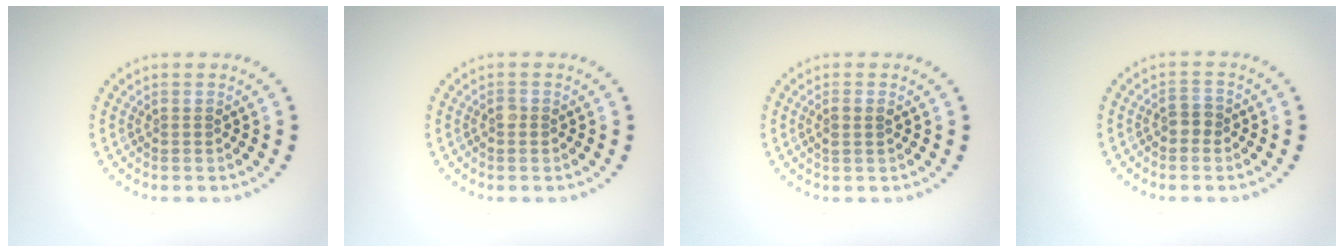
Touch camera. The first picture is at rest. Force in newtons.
{"total": 0.5, "press": 0.4, "slide": 0.3}
{"total": 1.1, "press": 1.0, "slide": 0.4}
{"total": 1.4, "press": 1.3, "slide": 0.5}